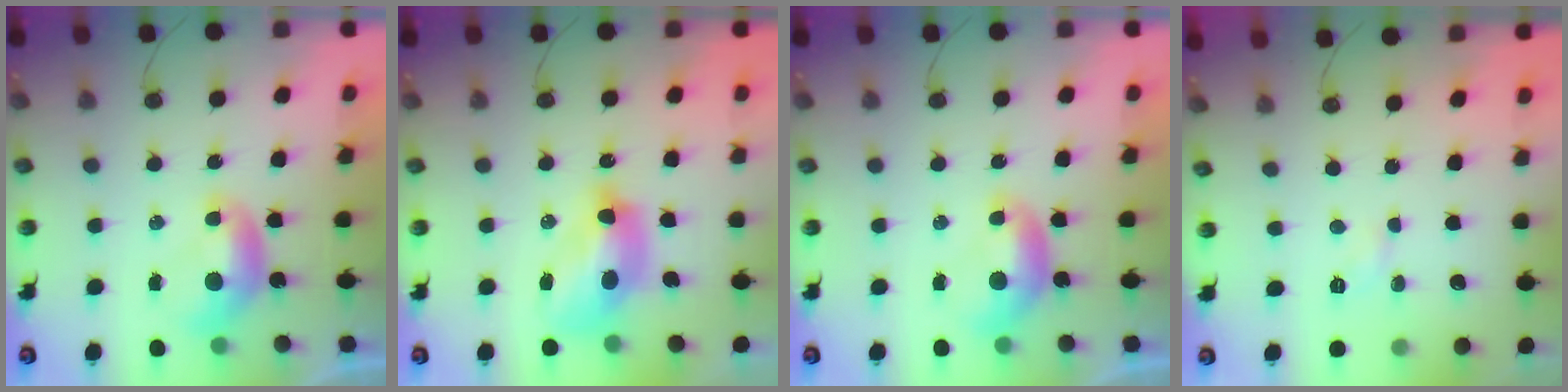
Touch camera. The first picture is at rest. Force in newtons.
{"total": 8.5, "press": 8.4, "slide": 1.0}
{"total": 0.0}
{"total": 2.4, "press": 2.3, "slide": 0.4}